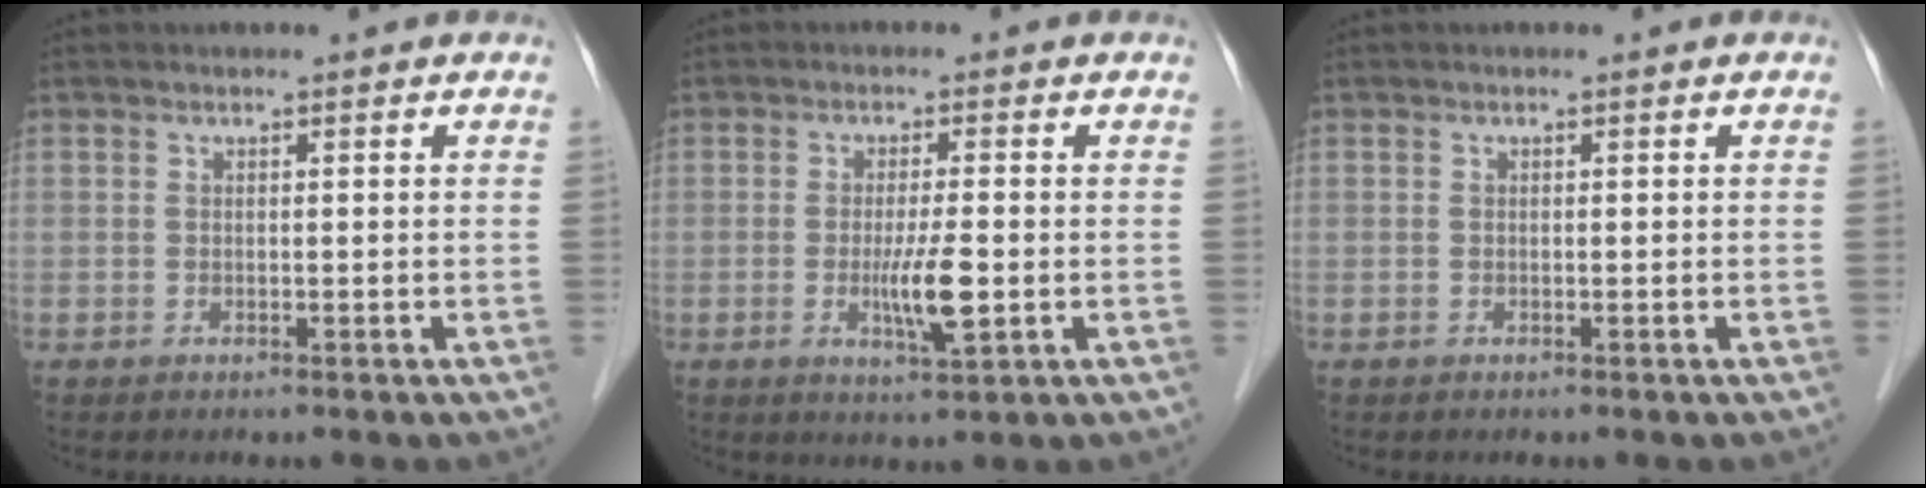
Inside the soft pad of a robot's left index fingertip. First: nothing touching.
{"total": 5.1, "force": [-0.9, 0.4, 5.0], "torque": [-0.097, -0.012, -0.016]}
{"total": 0.0}